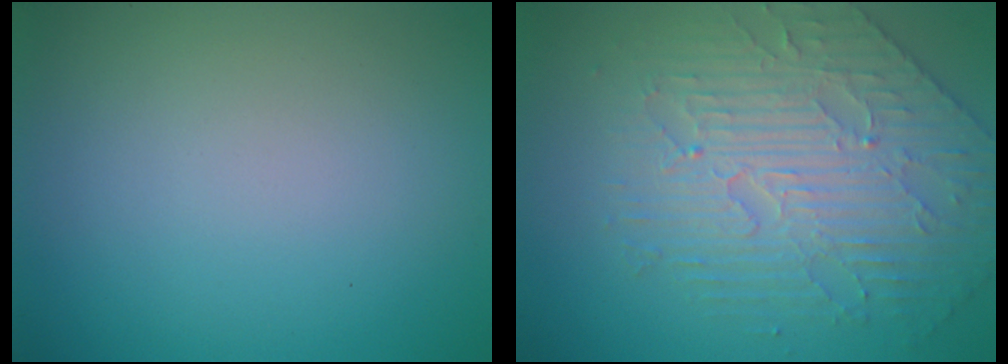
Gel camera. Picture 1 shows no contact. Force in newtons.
{"total": 4.4, "press": 4.3, "slide": 0.8}